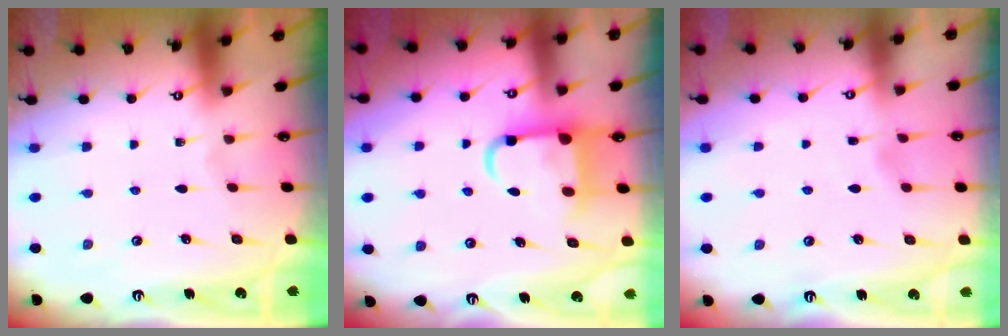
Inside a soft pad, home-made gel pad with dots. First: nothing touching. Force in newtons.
{"total": 7.7, "press": 7.5, "slide": 1.3}
{"total": 2.1, "press": 2.1, "slide": 0.3}